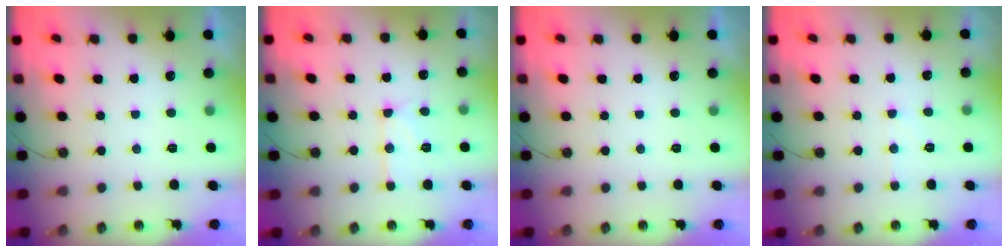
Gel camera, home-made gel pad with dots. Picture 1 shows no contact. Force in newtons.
{"total": 12.0, "press": 11.9, "slide": 1.2}
{"total": 0.0}
{"total": 4.4, "press": 4.4, "slide": 0.7}